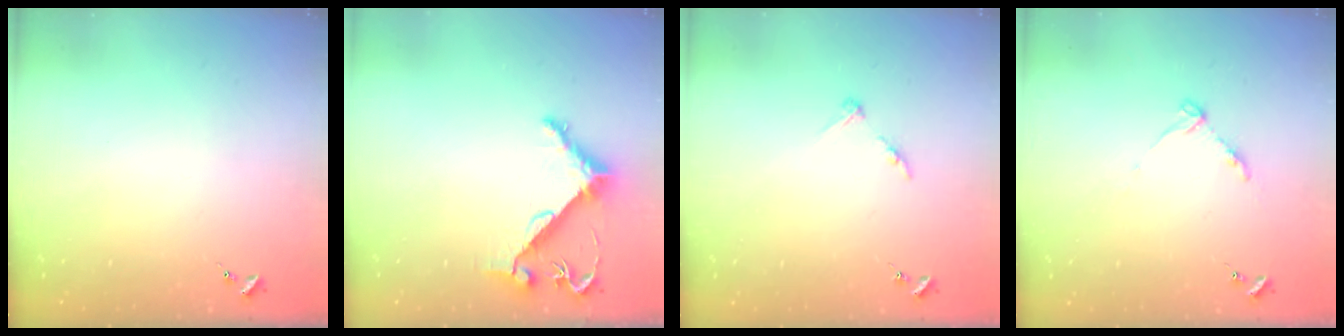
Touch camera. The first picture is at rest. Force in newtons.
{"total": 6.3, "press": 6.3, "slide": 0.6}
{"total": 5.2, "press": 5.2, "slide": 0.6}
{"total": 5.6, "press": 5.5, "slide": 0.7}